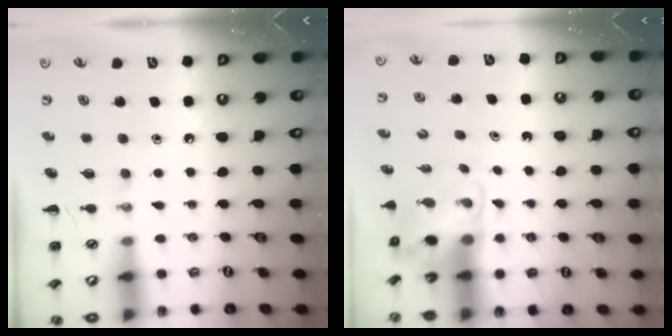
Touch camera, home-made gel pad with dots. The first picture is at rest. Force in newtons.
{"total": 4.8, "press": 4.7, "slide": 0.4}